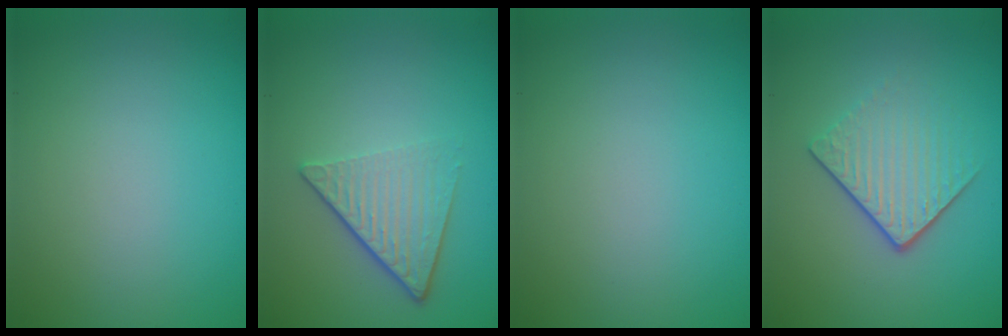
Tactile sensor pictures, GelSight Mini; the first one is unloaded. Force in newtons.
{"total": 4.7, "press": 3.0, "slide": 3.7}
{"total": 0.0}
{"total": 4.2, "press": 2.7, "slide": 3.2}